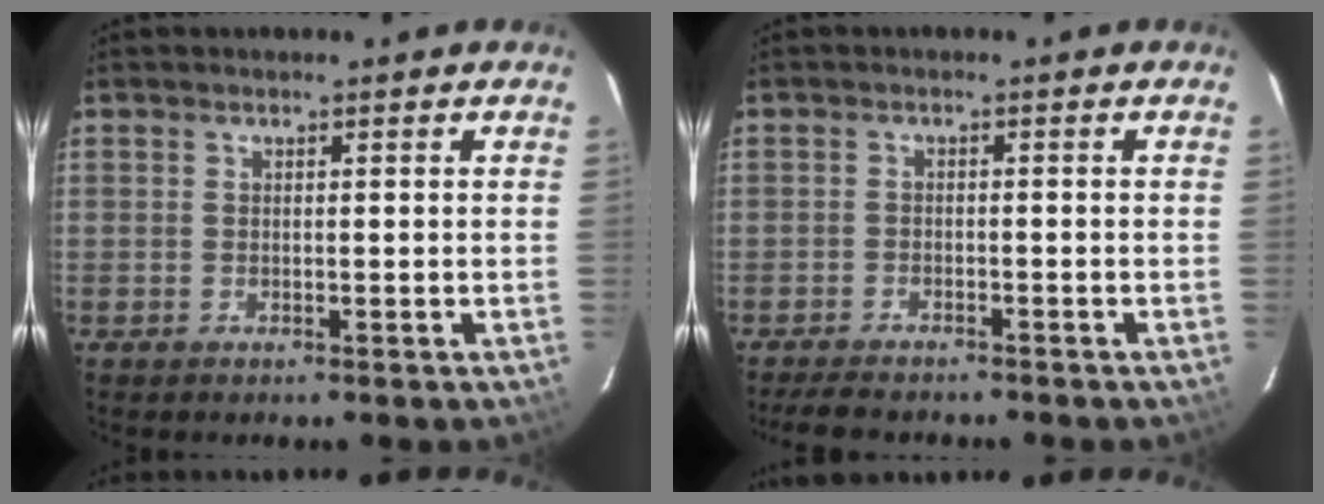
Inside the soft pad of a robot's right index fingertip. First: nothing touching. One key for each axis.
{"total": 6.0, "fx": -5.4, "fy": 1.4, "fz": 2.2, "tx": -0.059, "ty": -0.010, "tz": -0.088}